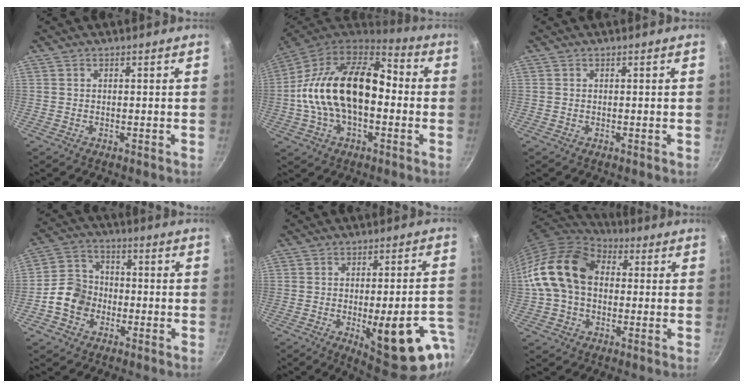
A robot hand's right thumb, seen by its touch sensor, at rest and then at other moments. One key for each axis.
{"total": 22.8, "fx": -1.0, "fy": 13.8, "fz": 18.1, "tx": -0.299, "ty": 0.048, "tz": -0.030}
{"total": 0.0}
{"total": 8.9, "fx": -2.7, "fy": 7.4, "fz": 4.2, "tx": -0.050, "ty": 0.029, "tz": -0.065}
{"total": 19.3, "fx": -6.5, "fy": 6.5, "fz": 17.0, "tx": -0.179, "ty": 0.010, "tz": -0.075}
{"total": 16.5, "fx": 1.1, "fy": 12.1, "fz": 11.2, "tx": -0.188, "ty": 0.034, "tz": 0.006}